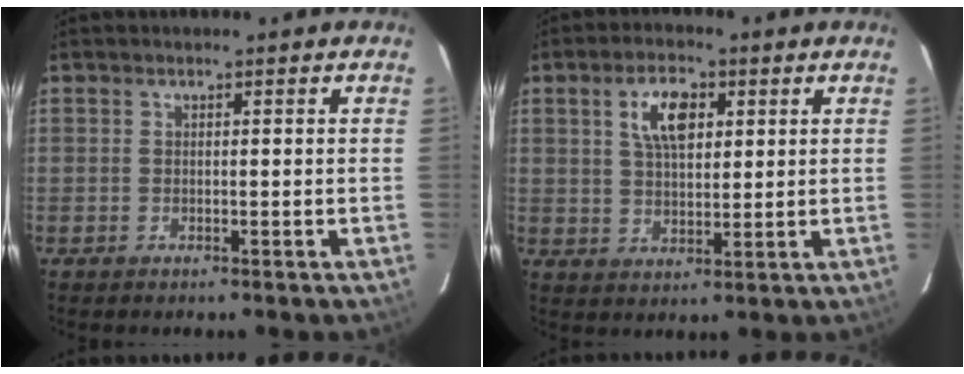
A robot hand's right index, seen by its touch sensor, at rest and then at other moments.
{"total": 7.4, "force": [2.7, 3.7, 5.9], "torque": [-0.107, 0.014, 0.052]}